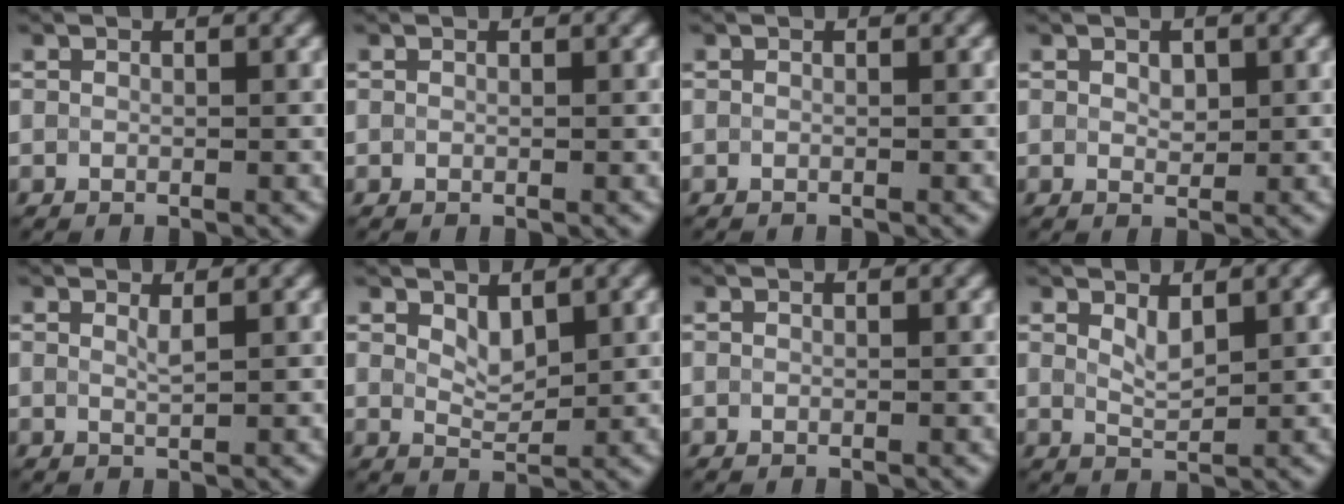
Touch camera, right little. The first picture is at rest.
{"total": 0.0}
{"total": 0.0}
{"total": 1.2, "force": [0.5, 0.7, 0.9], "torque": [-0.015, 0.004, 0.007]}
{"total": 1.0, "force": [0.6, -0.1, 0.8], "torque": [-0.024, 0.003, 0.014]}
{"total": 2.1, "force": [1.2, 1.1, 1.3], "torque": [-0.032, -0.002, 0.028]}
{"total": 0.0}
{"total": 1.9, "force": [1.1, 0.6, 1.3], "torque": [-0.034, 0.001, 0.026]}